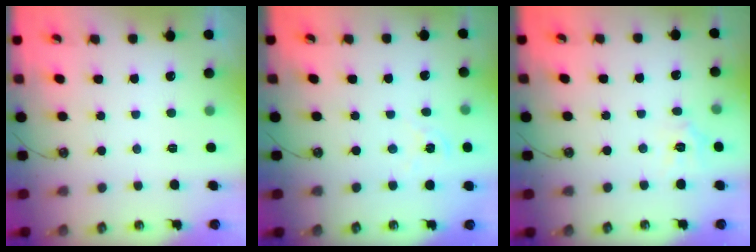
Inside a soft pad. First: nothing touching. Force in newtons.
{"total": 2.2, "press": 2.2, "slide": 0.3}
{"total": 4.7, "press": 4.7, "slide": 0.4}